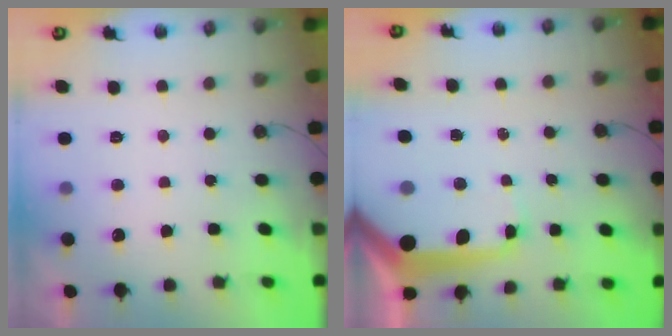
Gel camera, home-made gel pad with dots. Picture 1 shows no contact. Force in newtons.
{"total": 16.5, "press": 16.4, "slide": 1.9}